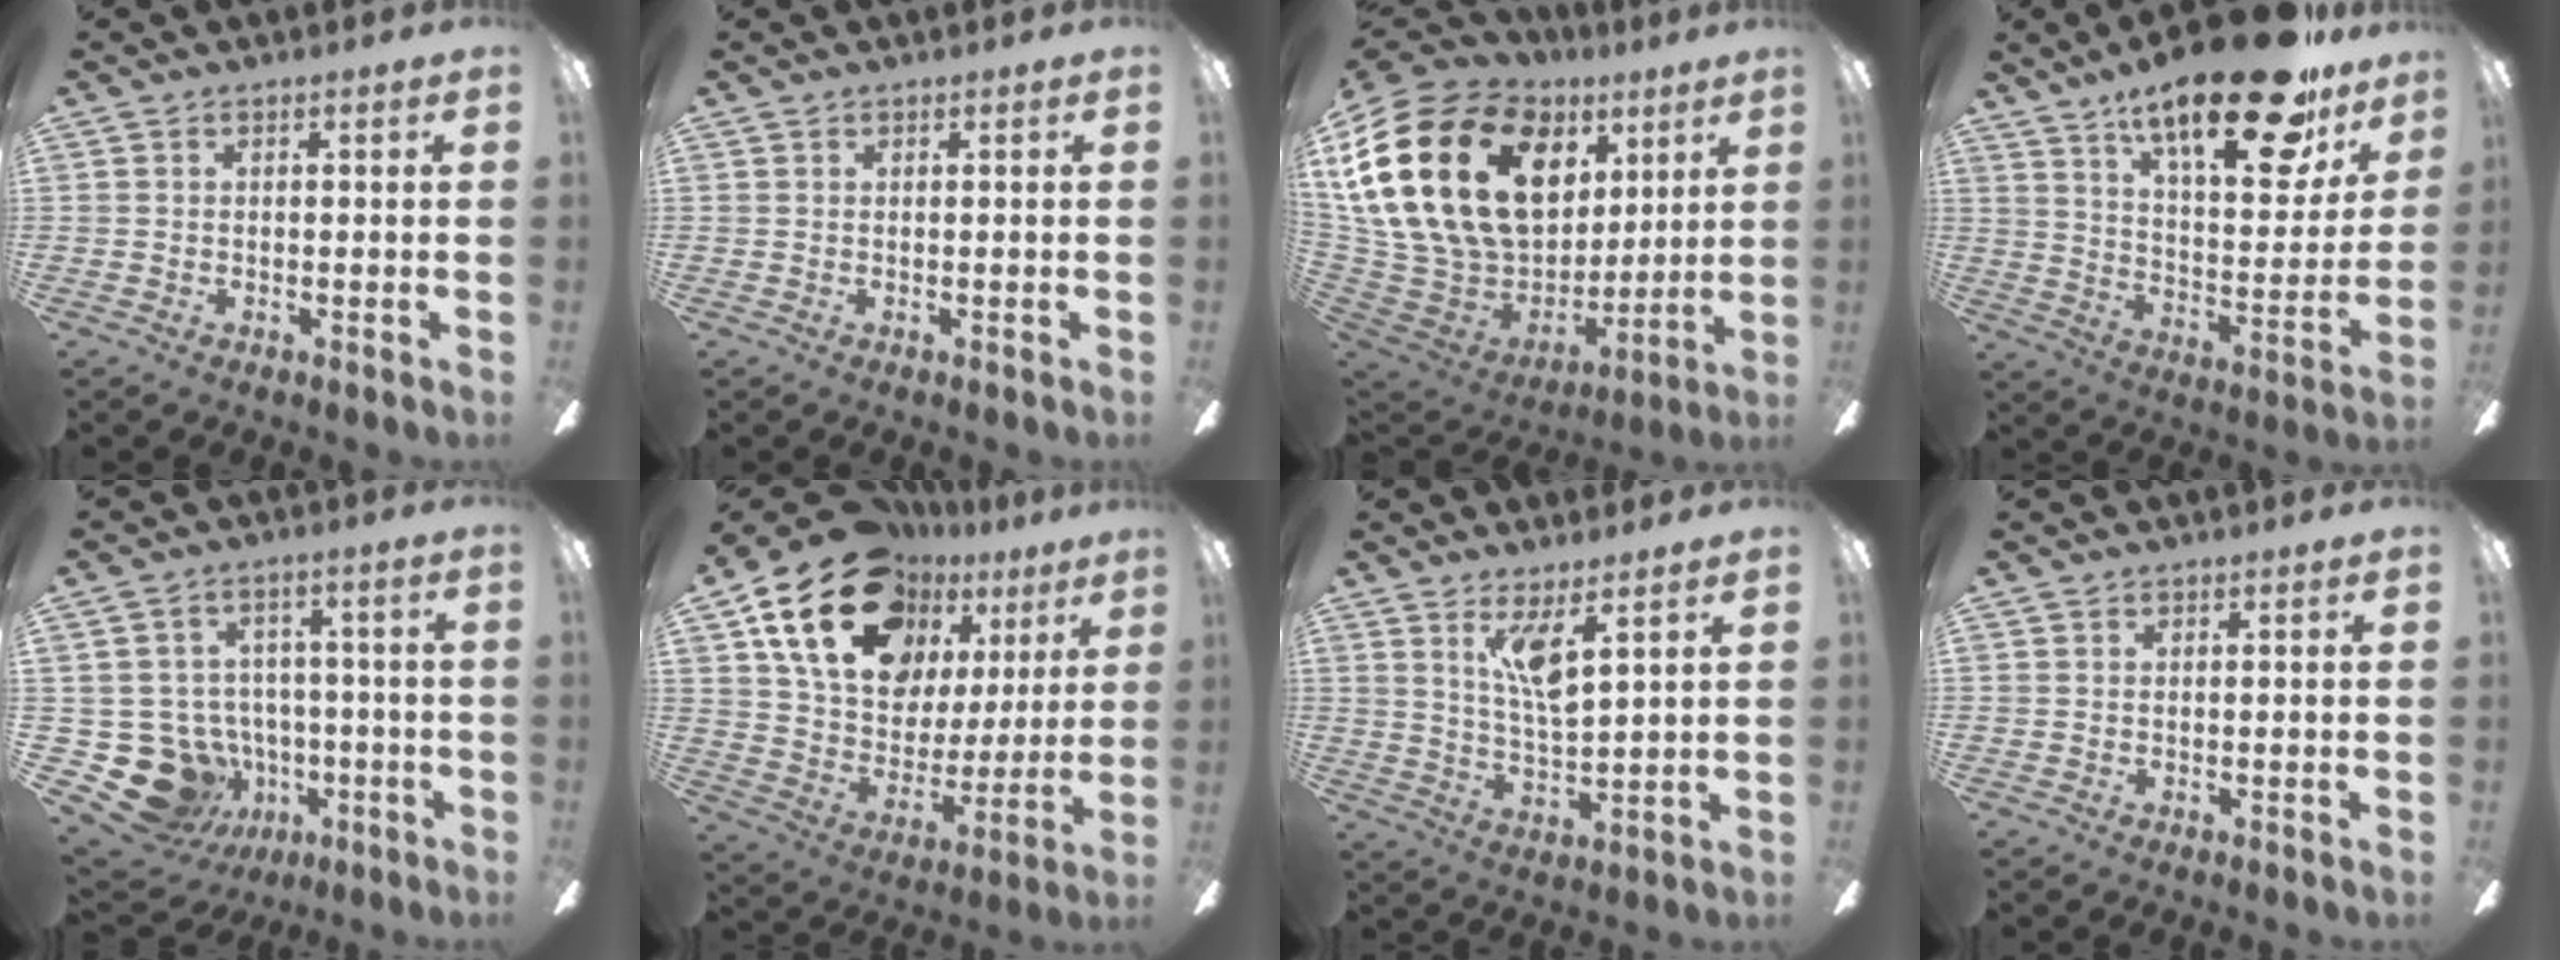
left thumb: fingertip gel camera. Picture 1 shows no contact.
{"total": 0.0}
{"total": 29.8, "force": [9.9, 19.9, 19.9], "torque": [-0.425, -0.031, 0.206]}
{"total": 24.9, "force": [17.7, 7.6, 15.8], "torque": [-0.240, -0.109, 0.287]}
{"total": 14.2, "force": [-5.0, 12.0, 5.8], "torque": [-0.130, 0.023, -0.068]}
{"total": 21.8, "force": [13.4, 13.2, 10.9], "torque": [-0.198, -0.068, 0.250]}
{"total": 8.1, "force": [4.8, 1.9, 6.2], "torque": [-0.126, -0.015, 0.083]}
{"total": 0.0}